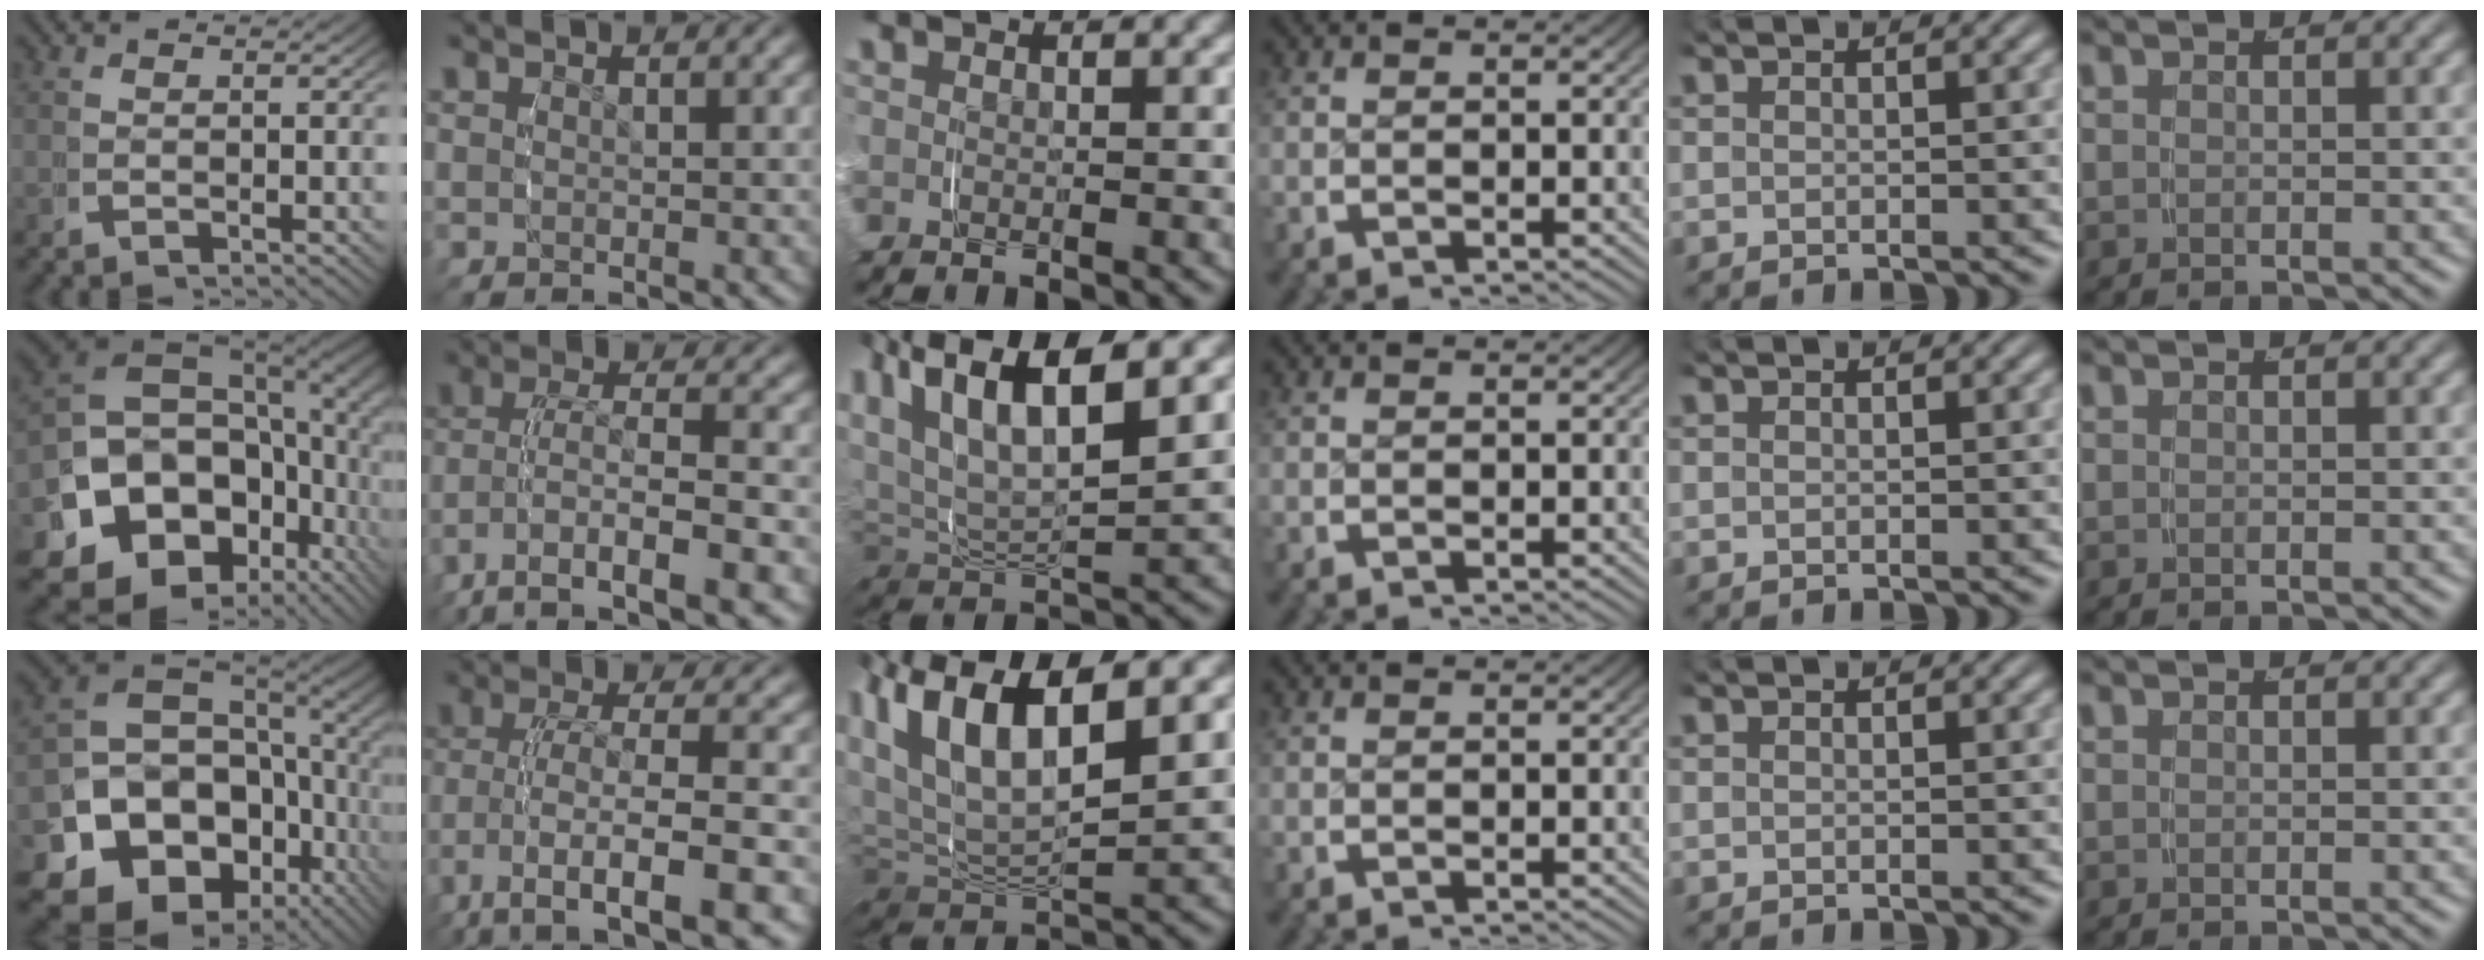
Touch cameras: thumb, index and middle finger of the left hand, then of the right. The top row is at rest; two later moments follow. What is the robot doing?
{"motion": "grasp_and_lifting", "object": "shirt"}